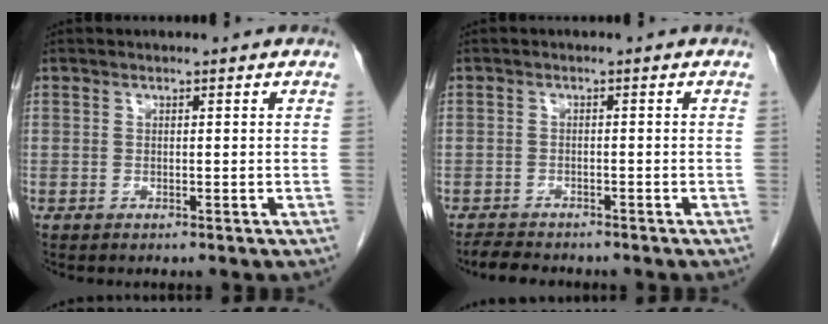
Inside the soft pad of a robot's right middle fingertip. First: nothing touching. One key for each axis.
{"total": 3.5, "fx": -3.2, "fy": 1.0, "fz": 0.7, "tx": -0.022, "ty": -0.011, "tz": -0.054}